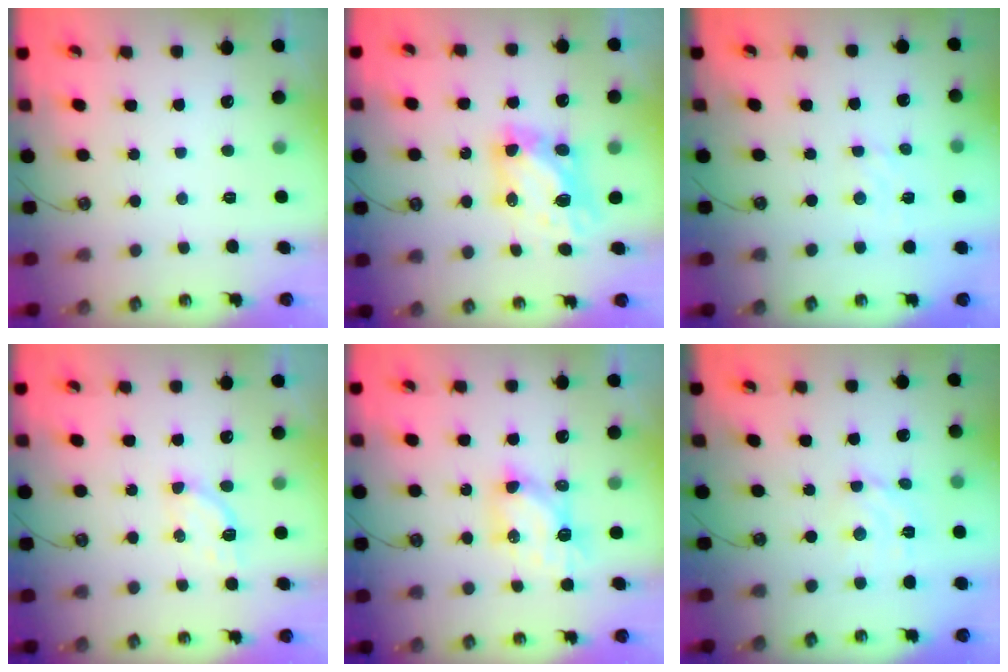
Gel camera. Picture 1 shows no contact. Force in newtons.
{"total": 7.0, "press": 7.0, "slide": 0.6}
{"total": 3.1, "press": 3.1, "slide": 0.5}
{"total": 3.8, "press": 3.8, "slide": 0.5}
{"total": 6.1, "press": 6.1, "slide": 0.1}
{"total": 5.5, "press": 5.5, "slide": 0.3}